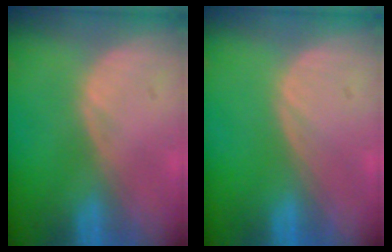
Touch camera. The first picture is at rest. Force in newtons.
{"total": 0.0}